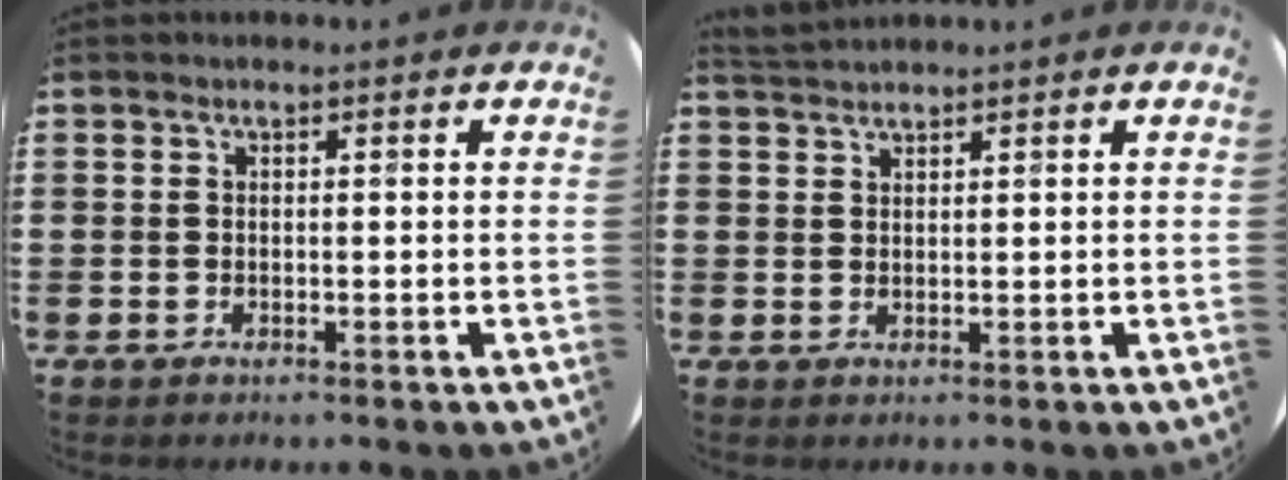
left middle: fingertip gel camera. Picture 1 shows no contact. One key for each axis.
{"total": 1.7, "fx": 1.7, "fy": 0.0, "fz": 0.0, "tx": -0.003, "ty": 0.002, "tz": 0.033}